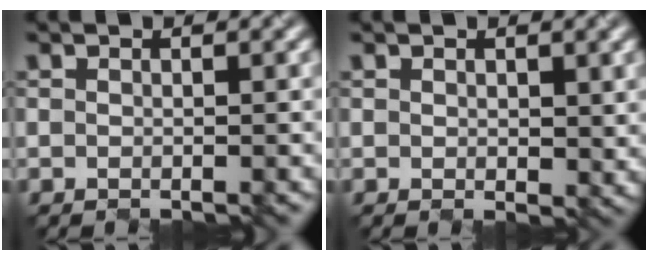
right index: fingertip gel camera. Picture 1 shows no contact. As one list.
[{"total": 1.3, "force": [0.9, 0.6, 0.8], "torque": [-0.015, -0.008, 0.026]}]